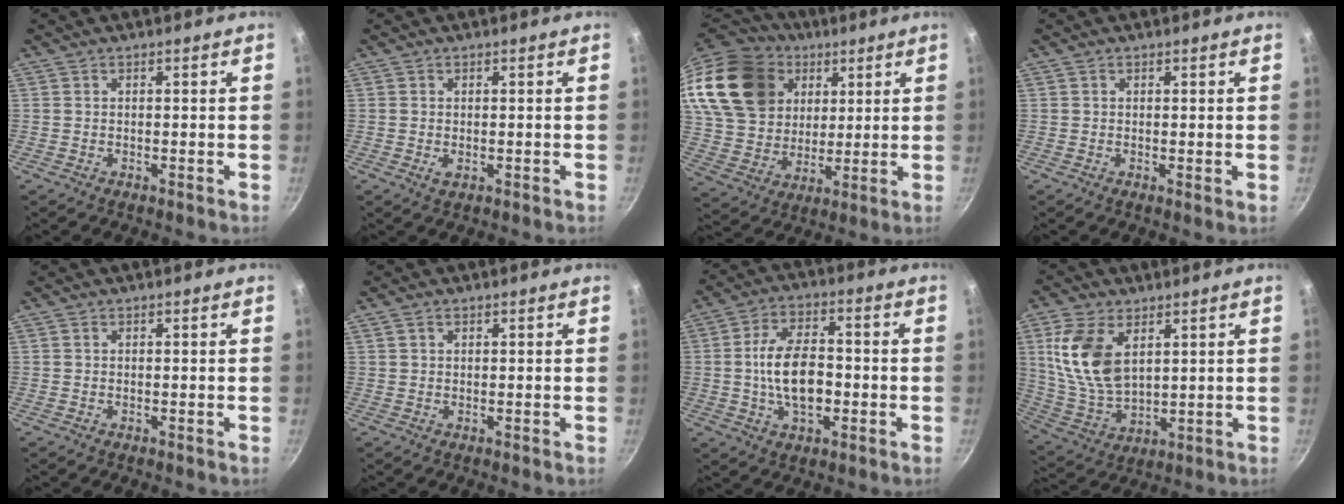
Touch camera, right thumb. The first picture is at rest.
{"total": 1.2, "force": [-0.1, 0.8, 0.9], "torque": [-0.016, -0.002, -0.001]}
{"total": 26.2, "force": [11.4, 19.4, 13.4], "torque": [-0.248, -0.004, 0.224]}
{"total": 0.8, "force": [0.4, 0.4, 0.6], "torque": [-0.008, -0.005, 0.003]}
{"total": 0.0}
{"total": 1.1, "force": [0.6, 0.7, 0.6], "torque": [-0.009, 0.000, 0.011]}
{"total": 12.1, "force": [-1.4, 6.7, 10.0], "torque": [-0.163, 0.023, -0.029]}
{"total": 13.9, "force": [4.7, 8.0, 10.4], "torque": [-0.197, -0.023, 0.105]}